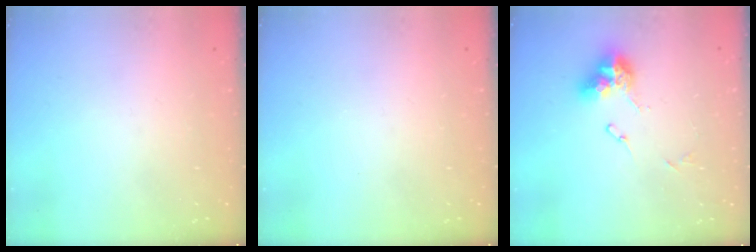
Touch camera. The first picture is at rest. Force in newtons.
{"total": 0.0}
{"total": 10.5, "press": 10.4, "slide": 1.2}